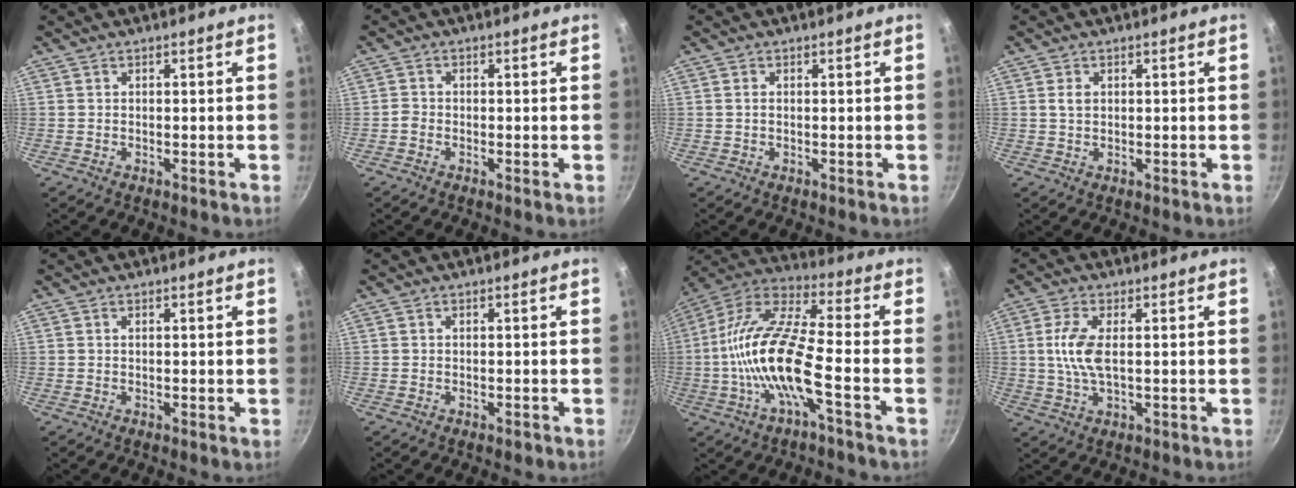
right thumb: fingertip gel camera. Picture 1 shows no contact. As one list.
[{"total": 1.2, "force": [-0.7, 0.8, 0.7], "torque": [-0.016, 0.005, -0.019]}, {"total": 0.9, "force": [0.1, 0.6, 0.6], "torque": [-0.012, 0.003, 0.001]}, {"total": 1.8, "force": [0.5, 1.2, 1.2], "torque": [-0.020, 0.000, 0.008]}, {"total": 0.5, "force": [0.1, 0.2, 0.5], "torque": [-0.010, 0.000, 0.001]}, {"total": 1.0, "force": [-0.6, 0.6, 0.6], "torque": [-0.010, 0.003, -0.008]}, {"total": 17.0, "force": [-4.0, 4.5, 15.9], "torque": [-0.306, 0.043, -0.094]}, {"total": 6.9, "force": [0.6, 2.9, 6.2], "torque": [-0.138, 0.003, 0.010]}]